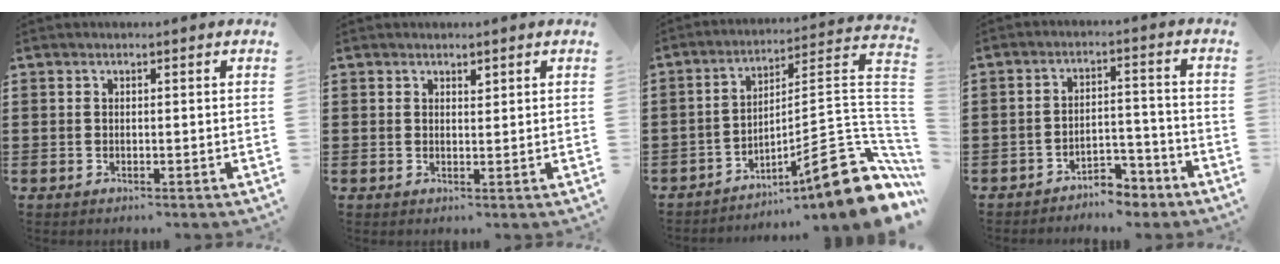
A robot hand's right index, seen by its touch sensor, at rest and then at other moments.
{"total": 1.1, "force": [1.0, 0.4, 0.2], "torque": [0.002, -0.003, 0.017]}
{"total": 12.9, "force": [-7.3, 2.0, 10.4], "torque": [-0.132, -0.005, -0.131]}
{"total": 4.4, "force": [-4.2, 1.2, 1.0], "torque": [-0.018, 0.012, -0.084]}